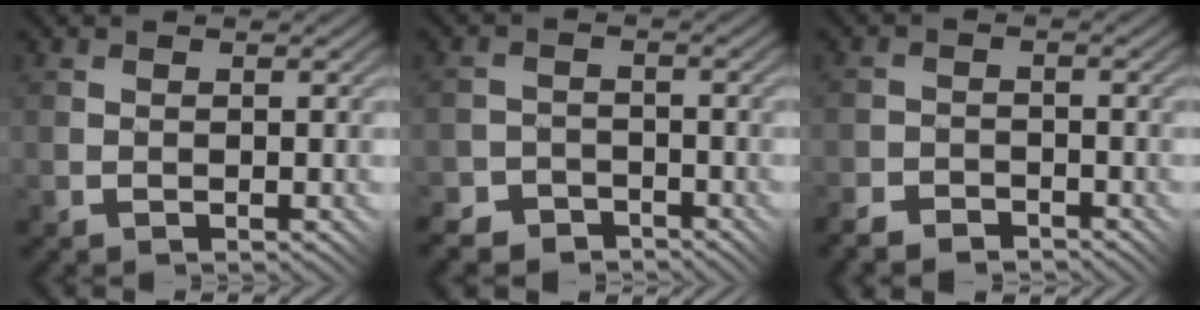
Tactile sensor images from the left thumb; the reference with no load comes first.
{"total": 6.0, "force": [-5.1, 3.1, 0.3], "torque": [0.006, 0.000, -0.084]}
{"total": 3.5, "force": [-3.3, 1.1, 0.8], "torque": [-0.016, 0.002, -0.067]}